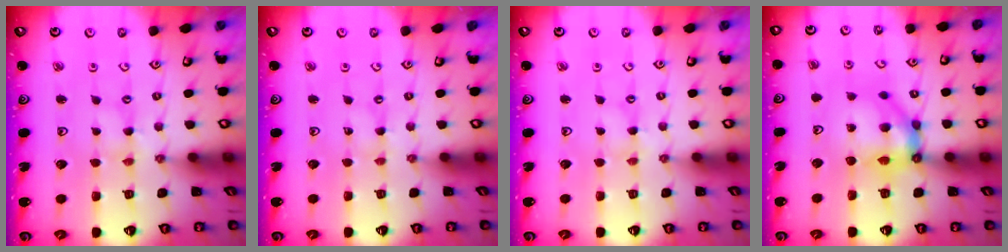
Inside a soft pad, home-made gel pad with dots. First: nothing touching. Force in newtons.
{"total": 0.0}
{"total": 0.9, "press": 0.9, "slide": 0.2}
{"total": 10.3, "press": 10.2, "slide": 1.2}